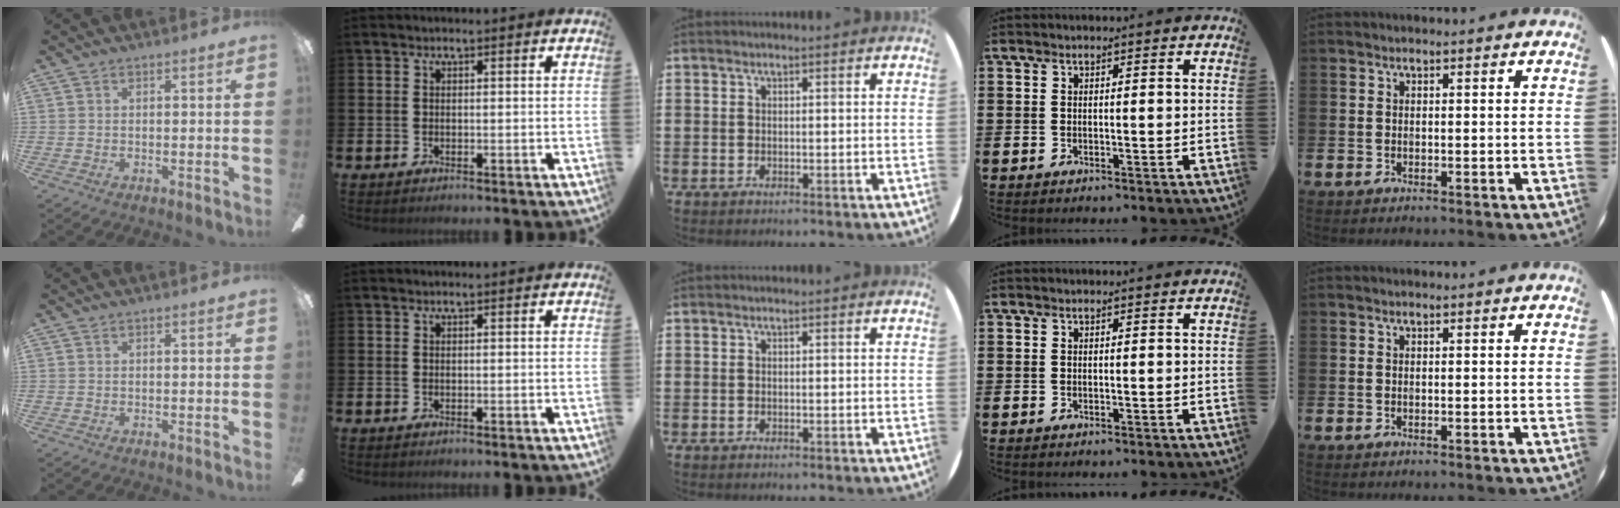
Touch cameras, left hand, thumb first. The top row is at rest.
{}